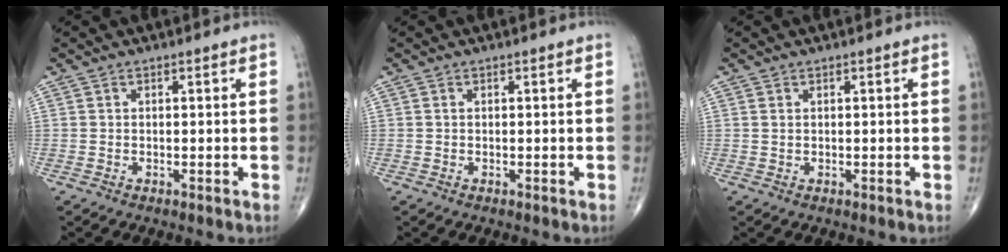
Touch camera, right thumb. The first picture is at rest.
{"total": 0.0}
{"total": 0.5, "force": [0.2, 0.3, 0.3], "torque": [-0.010, 0.002, 0.004]}